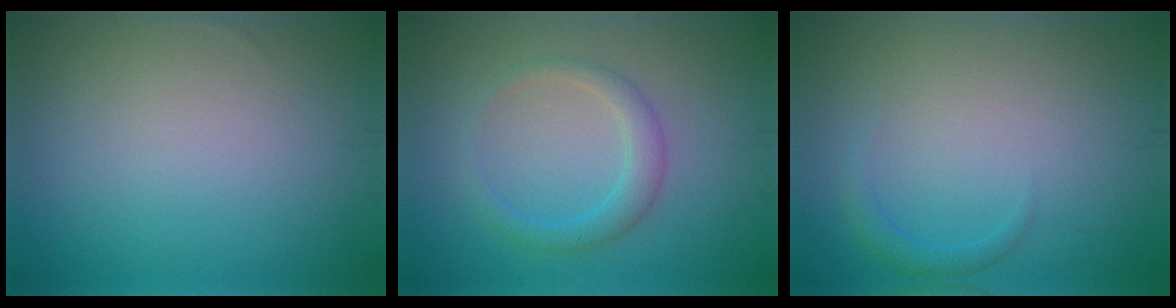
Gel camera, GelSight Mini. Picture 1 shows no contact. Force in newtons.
{"total": 2.5, "press": 2.5, "slide": 0.1}
{"total": 1.2, "press": 1.2, "slide": 0.1}